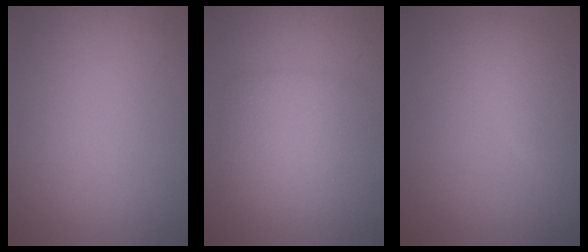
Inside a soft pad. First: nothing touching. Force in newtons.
{"total": 3.5, "press": 3.5, "slide": 0.2}
{"total": 2.5, "press": 2.5, "slide": 0.2}